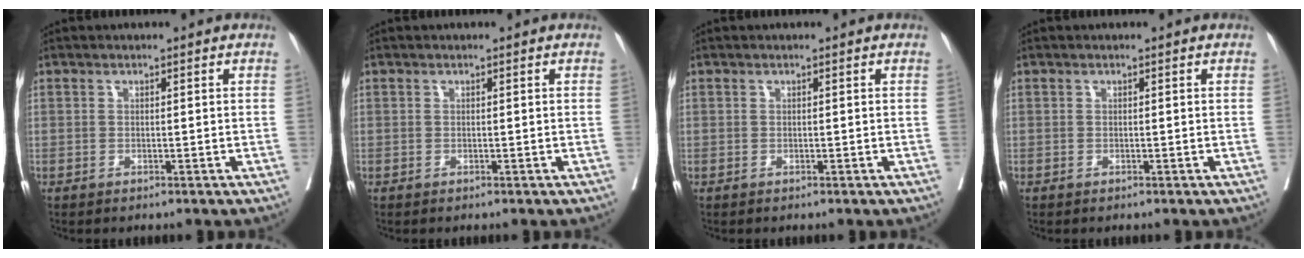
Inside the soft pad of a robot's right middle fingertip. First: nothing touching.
{"total": 0.0}
{"total": 0.0}
{"total": 0.0}